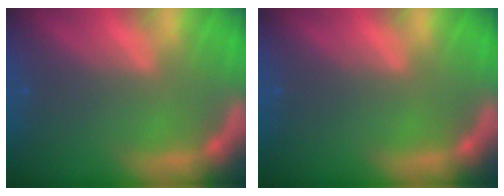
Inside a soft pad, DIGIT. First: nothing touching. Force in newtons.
{"total": 0.0}